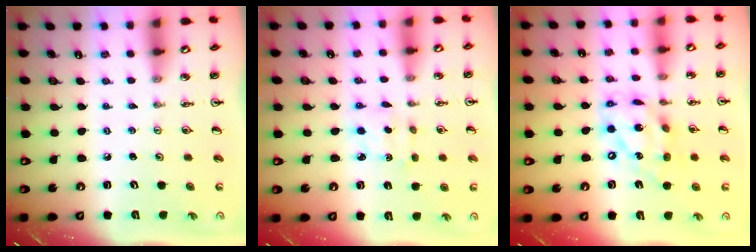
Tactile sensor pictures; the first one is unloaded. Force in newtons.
{"total": 2.8, "press": 2.7, "slide": 0.7}
{"total": 16.2, "press": 16.1, "slide": 1.7}